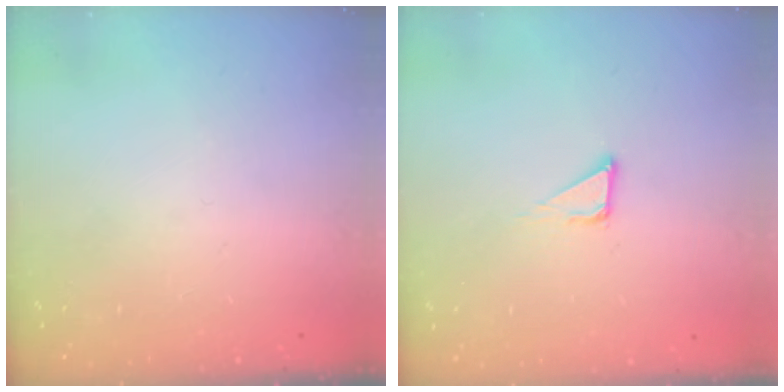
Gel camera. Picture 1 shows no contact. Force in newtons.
{"total": 3.5, "press": 3.5, "slide": 0.2}